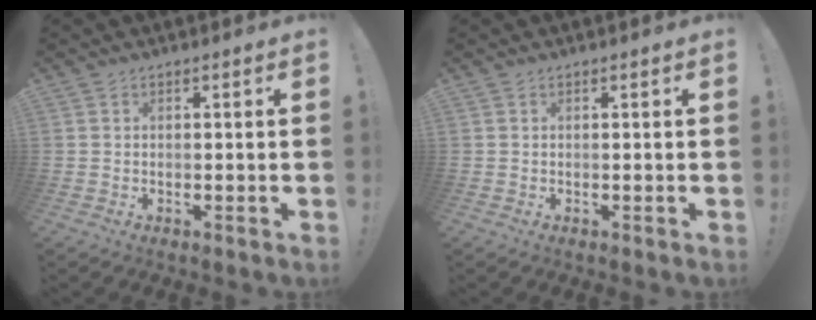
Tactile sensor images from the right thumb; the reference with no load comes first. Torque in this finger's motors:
{"motor_torque": [0.00, 0.00, 0.00, 0.00, 0.00]}